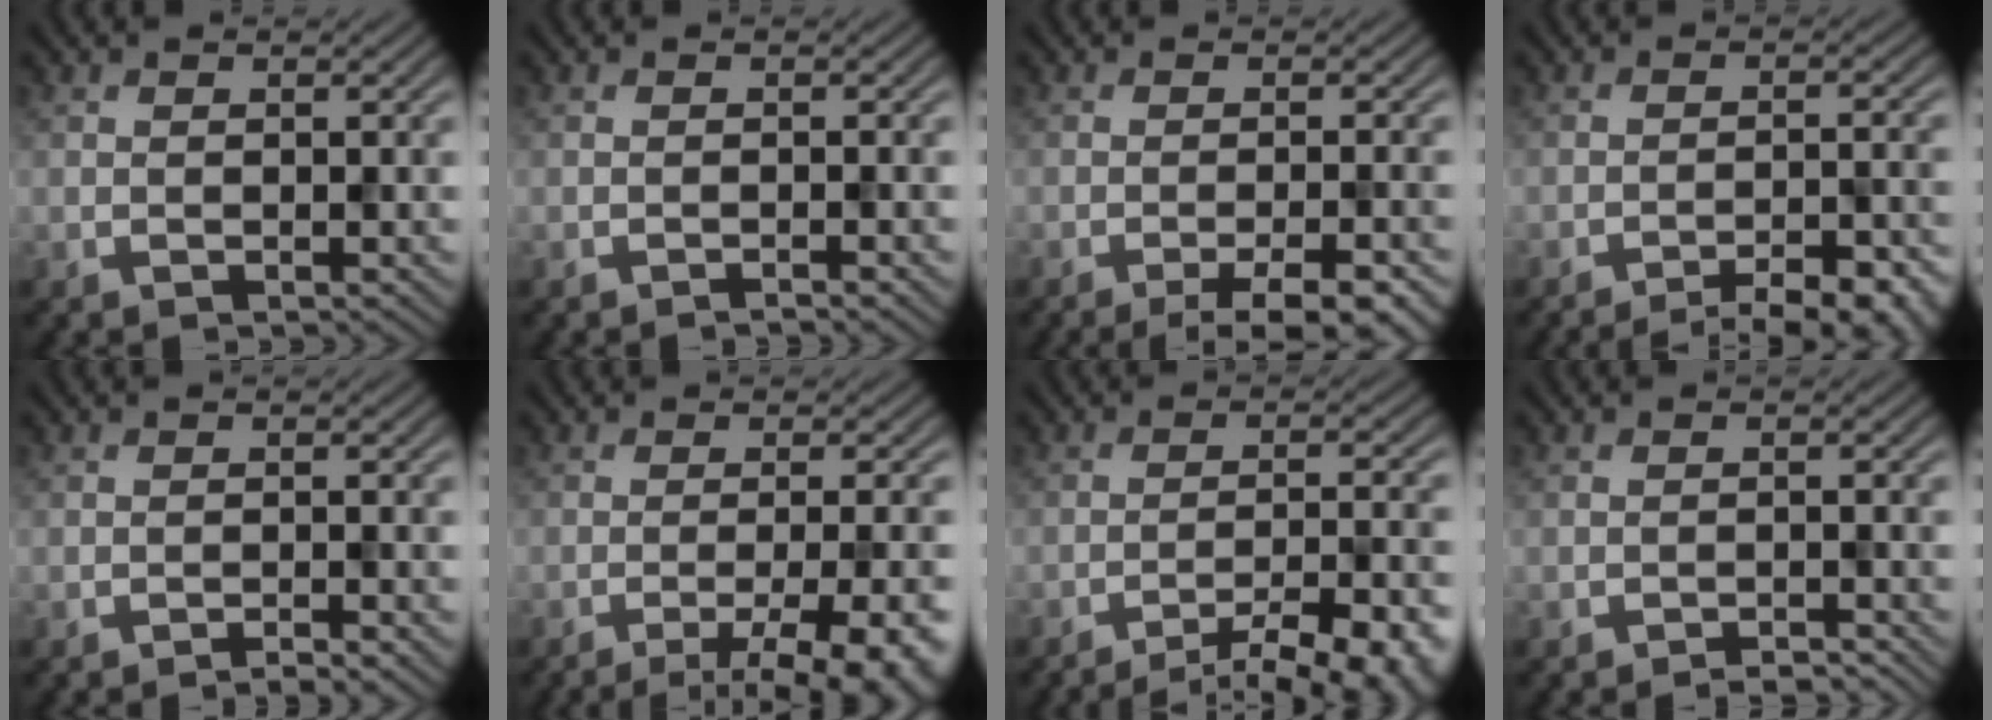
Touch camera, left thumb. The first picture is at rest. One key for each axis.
{"total": 0.8, "fx": -0.7, "fy": 0.0, "fz": 0.4, "tx": -0.005, "ty": 0.003, "tz": -0.017}
{"total": 6.5, "fx": -4.2, "fy": 1.3, "fz": 4.8, "tx": -0.068, "ty": 0.004, "tz": -0.058}
{"total": 9.0, "fx": -7.3, "fy": 2.1, "fz": 4.9, "tx": -0.062, "ty": 0.010, "tz": -0.085}
{"total": 1.7, "fx": -1.3, "fy": 0.1, "fz": 1.2, "tx": -0.013, "ty": 0.003, "tz": -0.025}
{"total": 11.3, "fx": -6.6, "fy": 2.9, "fz": 8.7, "tx": -0.102, "ty": 0.002, "tz": -0.074}
{"total": 12.1, "fx": -9.4, "fy": 2.8, "fz": 7.0, "tx": -0.093, "ty": 0.003, "tz": -0.113}
{"total": 1.6, "fx": -1.5, "fy": 0.1, "fz": 0.6, "tx": -0.004, "ty": 0.003, "tz": -0.027}